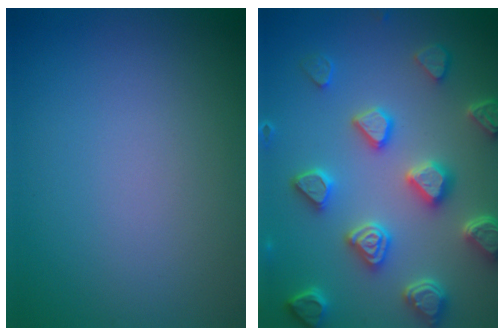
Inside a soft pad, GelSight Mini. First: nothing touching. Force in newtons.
{"total": 6.4, "press": 5.5, "slide": 3.3}